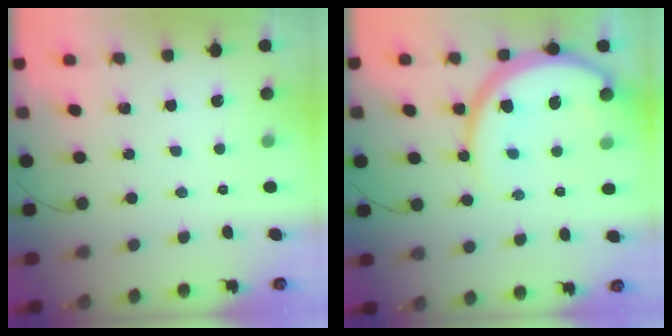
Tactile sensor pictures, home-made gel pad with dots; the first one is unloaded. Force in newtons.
{"total": 15.0, "press": 14.9, "slide": 1.9}